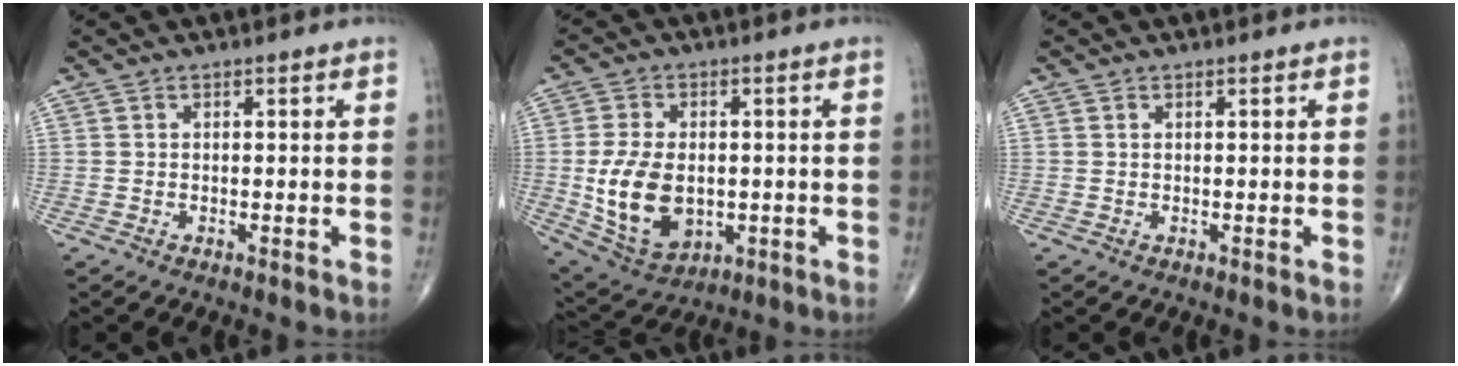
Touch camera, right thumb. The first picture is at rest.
{"total": 13.1, "force": [-1.2, 8.4, 10.1], "torque": [-0.179, -0.007, -0.004]}
{"total": 0.0}